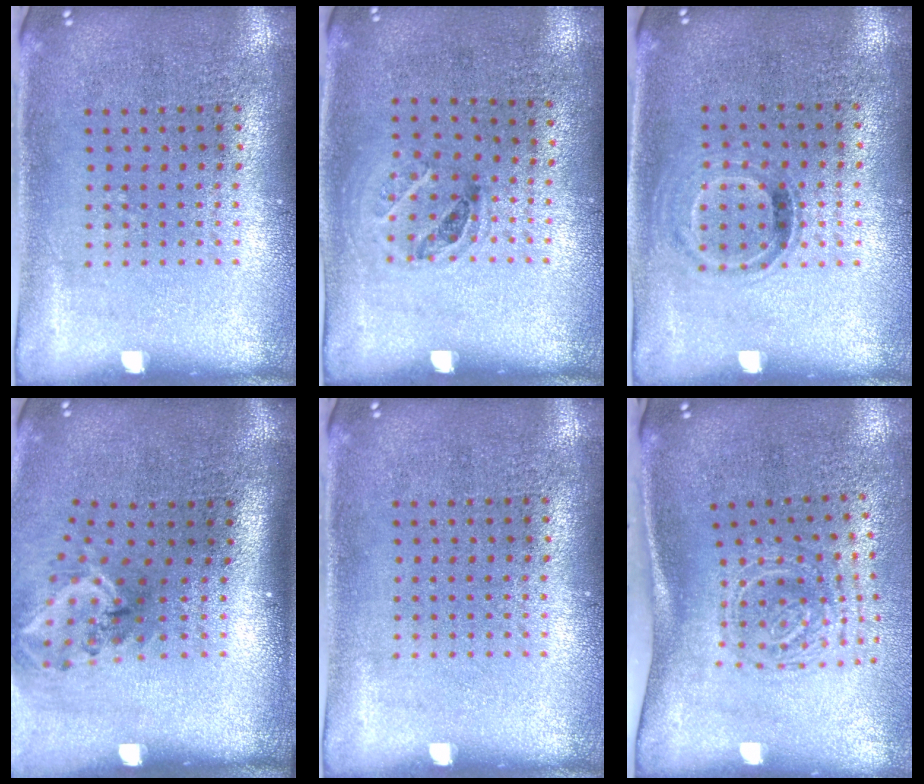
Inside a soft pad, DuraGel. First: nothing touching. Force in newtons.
{"total": 1.0, "press": 0.7, "slide": 0.7}
{"total": 0.8, "press": 0.7, "slide": 0.4}
{"total": 2.1, "press": 1.3, "slide": 1.6}
{"total": 0.0}
{"total": 1.9, "press": 1.3, "slide": 1.4}